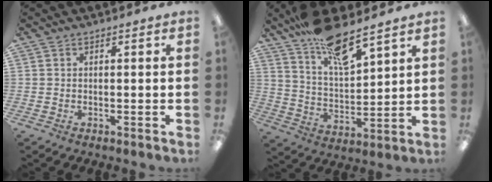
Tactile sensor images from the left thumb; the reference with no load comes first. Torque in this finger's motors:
{"motor_torque": [1.65, 0.64, 1.15, -0.61, 0.11]}